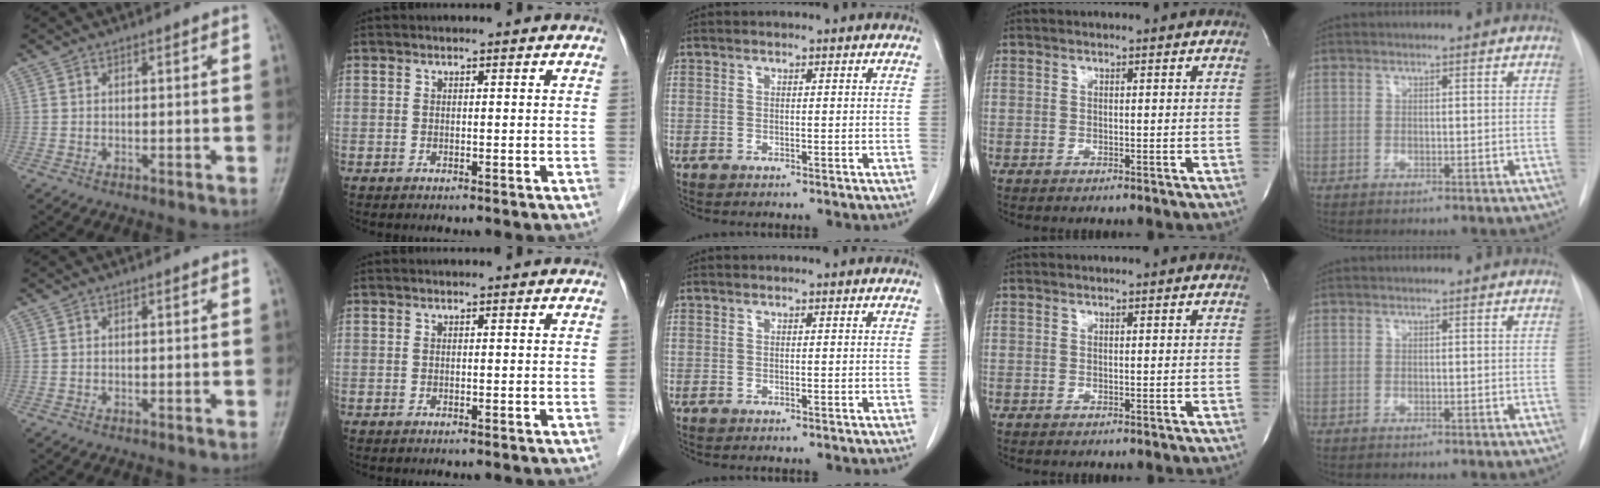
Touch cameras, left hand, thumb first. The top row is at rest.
{}